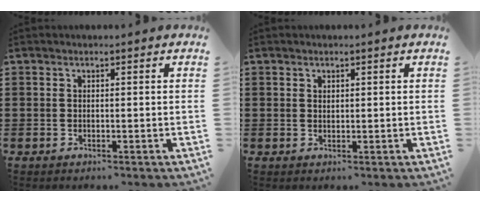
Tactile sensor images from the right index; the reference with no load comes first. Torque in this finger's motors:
{"motor_torque": [-0.66, 0.83, 0.01, -0.01]}